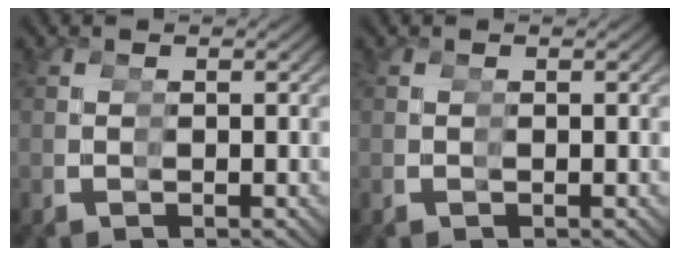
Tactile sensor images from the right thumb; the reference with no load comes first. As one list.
[{"total": 0.0}]